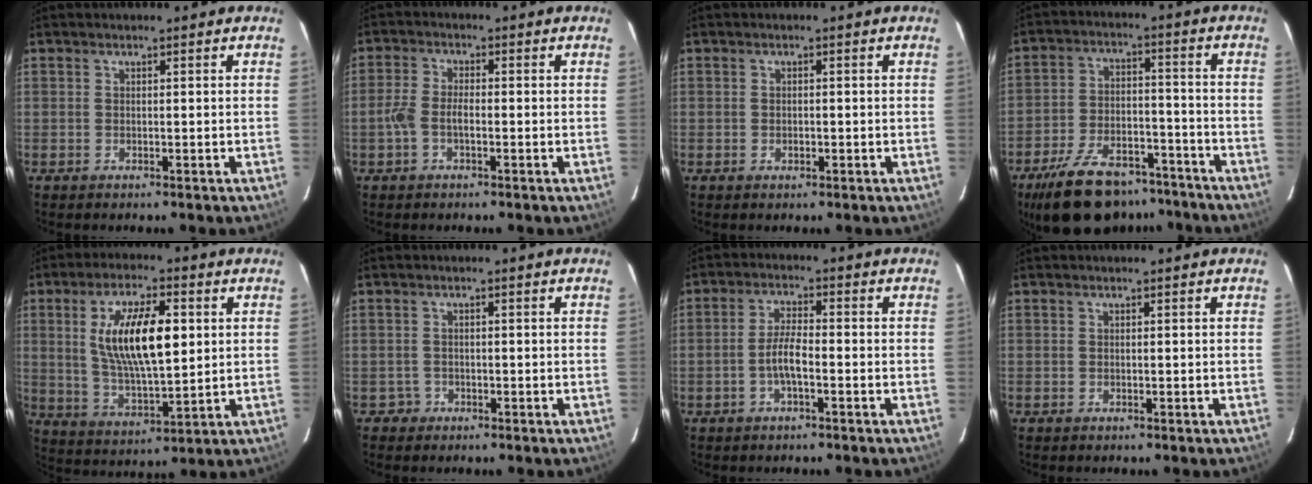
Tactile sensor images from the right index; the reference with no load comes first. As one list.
[{"total": 4.1, "force": [-1.3, 1.9, 3.4], "torque": [-0.078, 0.006, -0.027]}, {"total": 1.0, "force": [-0.3, 0.9, 0.4], "torque": [-0.005, 0.000, -0.004]}, {"total": 19.7, "force": [-15.0, 8.8, 9.3], "torque": [-0.192, 0.007, -0.218]}, {"total": 14.9, "force": [3.1, 5.2, 13.6], "torque": [-0.250, 0.002, 0.063]}, {"total": 1.6, "force": [-0.9, 1.3, -0.3], "torque": [0.004, 0.007, -0.014]}, {"total": 4.3, "force": [-1.7, 1.0, 3.8], "torque": [-0.080, 0.005, -0.032]}, {"total": 0.0}]